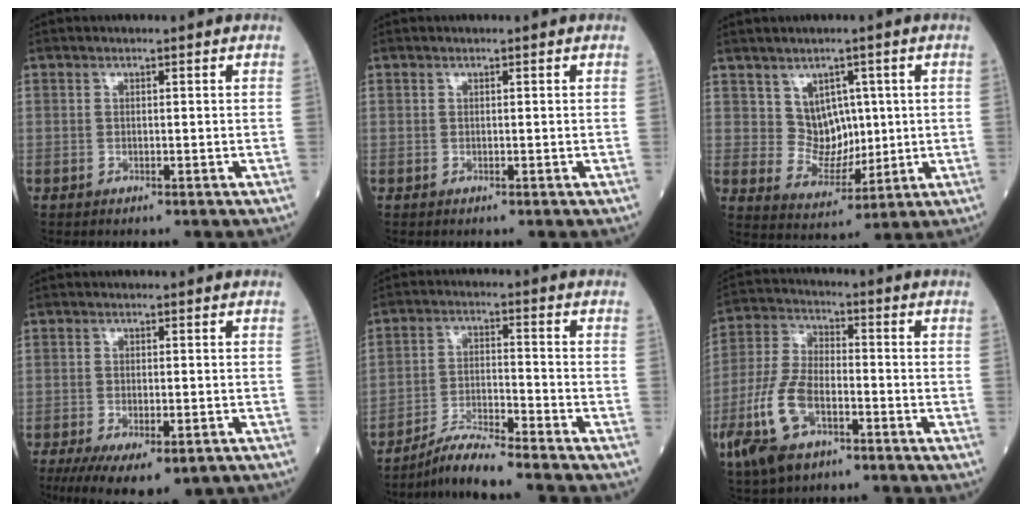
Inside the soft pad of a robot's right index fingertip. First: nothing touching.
{"total": 0.0}
{"total": 6.3, "force": [2.0, 5.2, 2.9], "torque": [-0.042, 0.008, 0.046]}
{"total": 11.5, "force": [-6.8, 4.4, 8.1], "torque": [-0.133, -0.021, -0.099]}
{"total": 7.1, "force": [-6.5, -0.8, 2.7], "torque": [-0.051, -0.015, -0.122]}
{"total": 12.2, "force": [-5.2, 5.7, 9.4], "torque": [-0.219, -0.002, -0.098]}